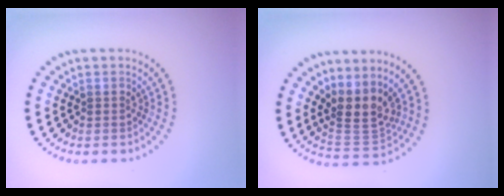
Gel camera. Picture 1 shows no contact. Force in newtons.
{"total": 3.6, "press": 2.6, "slide": 2.6}